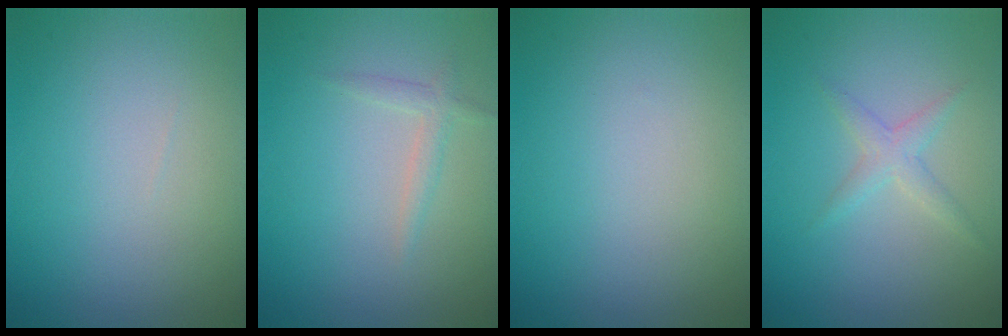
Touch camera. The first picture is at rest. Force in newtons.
{"total": 1.3, "press": 1.3, "slide": 0.0}
{"total": 0.0}
{"total": 1.6, "press": 1.6, "slide": 0.0}